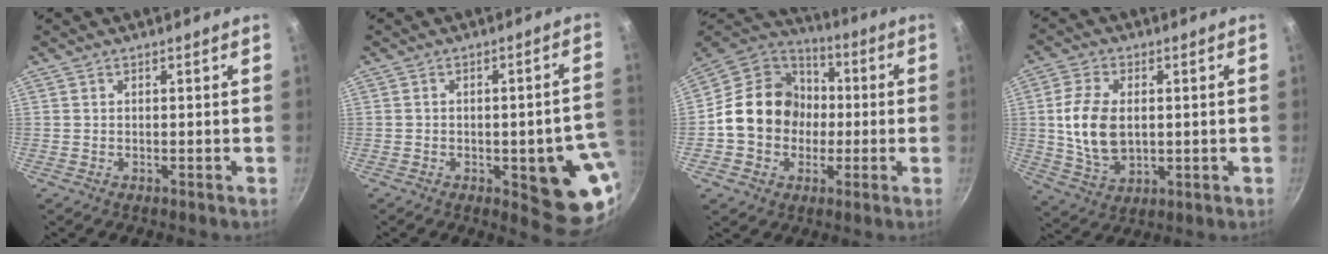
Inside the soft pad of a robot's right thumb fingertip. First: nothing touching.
{"total": 14.5, "force": [-3.4, 5.4, 13.0], "torque": [-0.099, 0.014, -0.041]}
{"total": 17.3, "force": [-0.8, 14.8, 8.9], "torque": [-0.123, 0.039, -0.024]}
{"total": 11.4, "force": [0.9, 7.1, 8.9], "torque": [-0.165, -0.006, 0.024]}